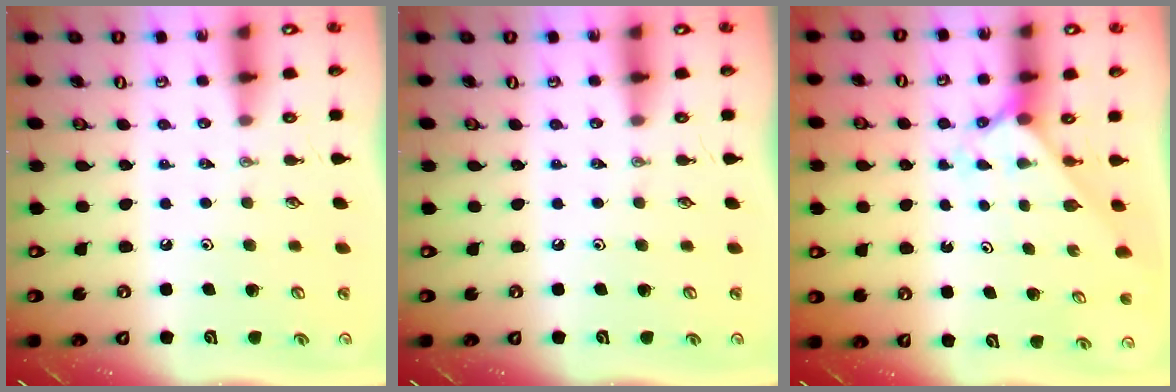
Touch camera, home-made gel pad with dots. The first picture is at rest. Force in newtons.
{"total": 0.0}
{"total": 2.1, "press": 2.1, "slide": 0.2}